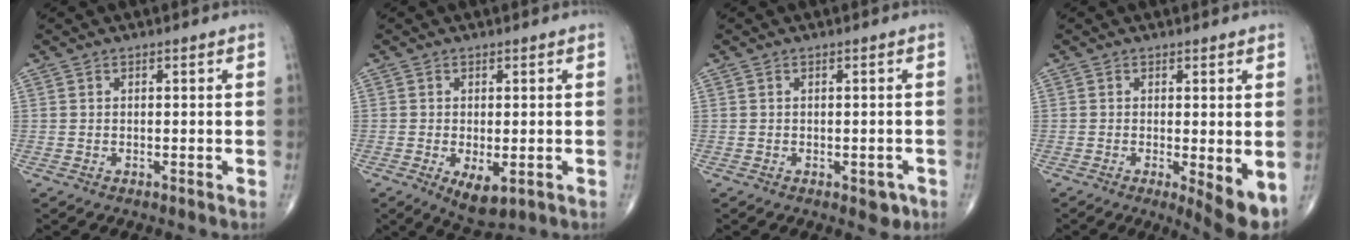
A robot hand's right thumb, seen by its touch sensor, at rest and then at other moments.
{"total": 5.6, "force": [-1.7, 2.7, 4.6], "torque": [-0.075, -0.014, -0.019]}
{"total": 1.7, "force": [-0.8, 1.1, 1.0], "torque": [-0.002, 0.001, -0.008]}
{"total": 6.0, "force": [-1.1, 1.6, 5.7], "torque": [-0.083, -0.018, -0.015]}